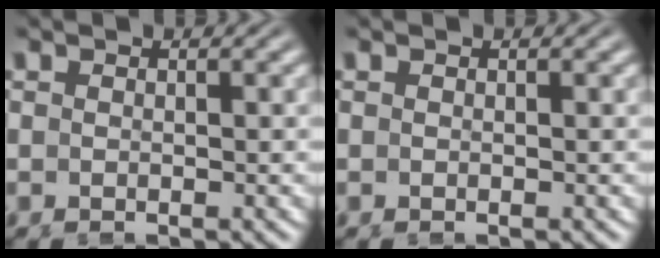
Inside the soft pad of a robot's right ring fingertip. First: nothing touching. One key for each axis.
{"total": 0.0}